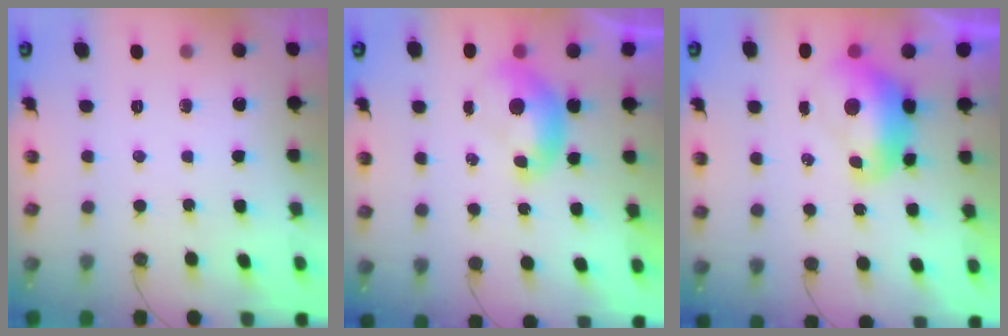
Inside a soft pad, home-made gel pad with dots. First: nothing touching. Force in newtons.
{"total": 0.0}
{"total": 1.7, "press": 1.6, "slide": 0.6}